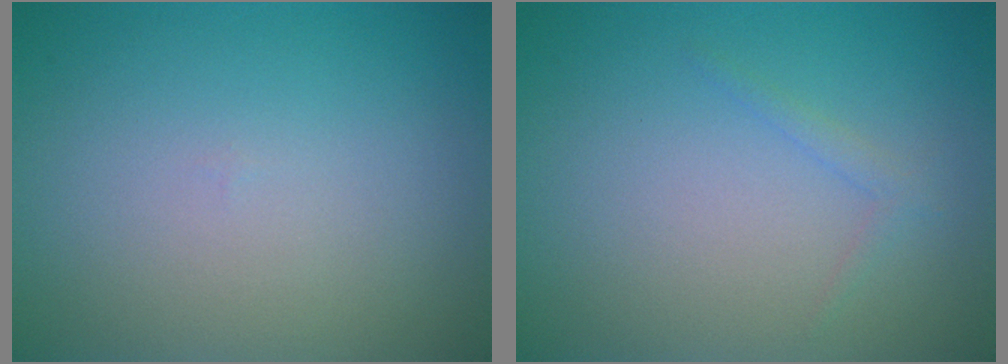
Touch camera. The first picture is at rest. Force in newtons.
{"total": 0.8, "press": 0.8, "slide": 0.0}